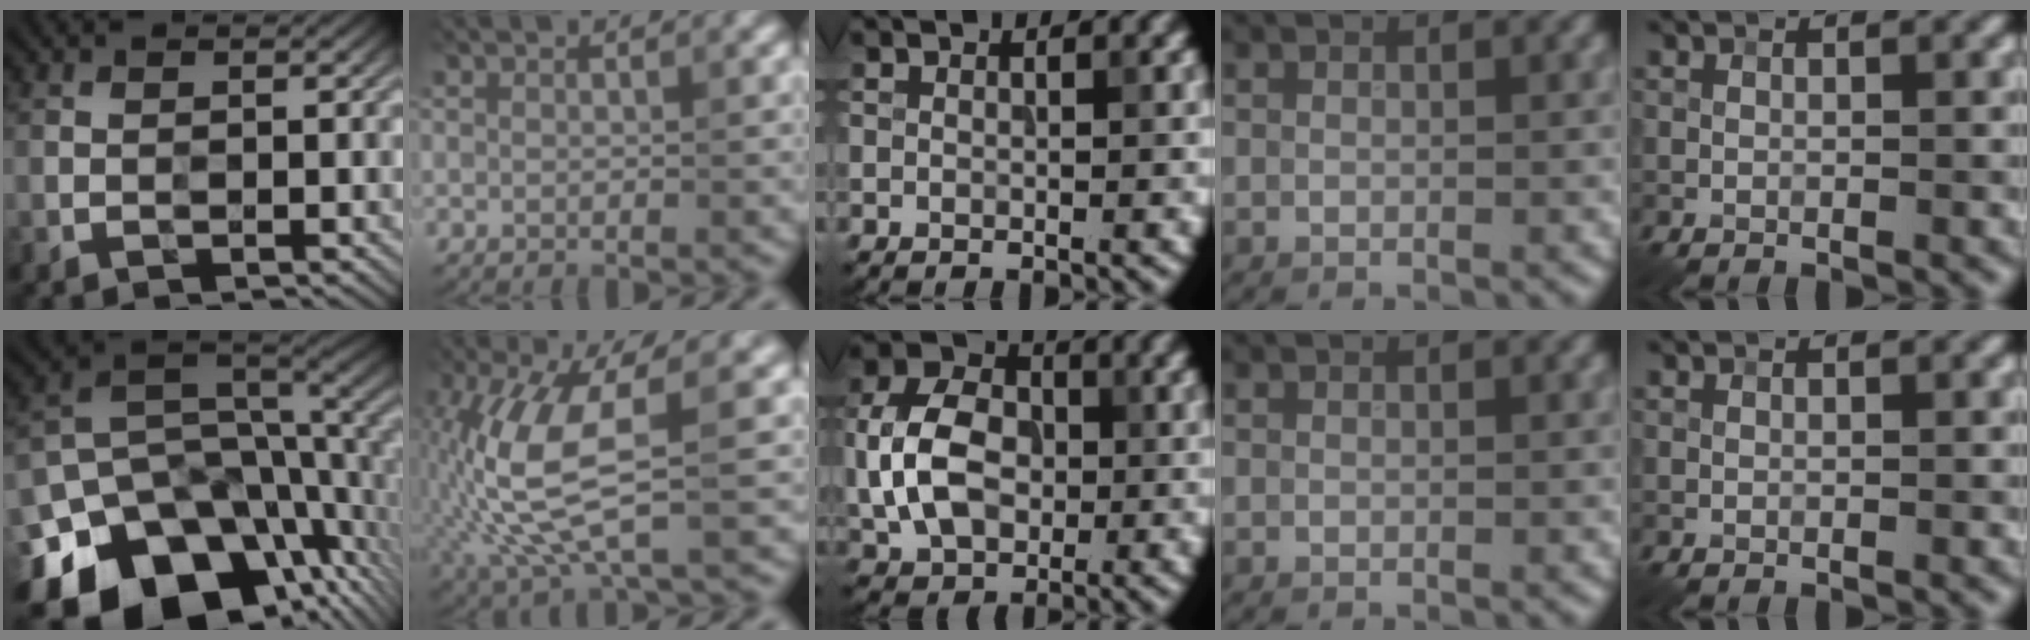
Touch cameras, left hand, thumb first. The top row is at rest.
{"thumb": {"total": 16.7, "force": [-8.0, 11.6, 8.9], "torque": [-0.210, -0.039, -0.116]}, "index": {"total": 8.9, "force": [-1.0, 2.6, 8.4], "torque": [-0.198, -0.003, -0.005]}, "middle": {"total": 7.3, "force": [-0.6, 5.4, 4.9], "torque": [-0.104, 0.012, -0.020]}}